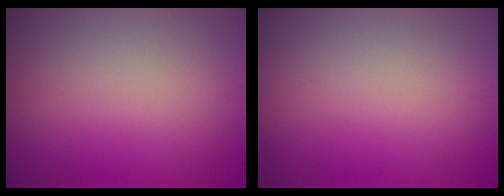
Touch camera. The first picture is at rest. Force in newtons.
{"total": 0.0}